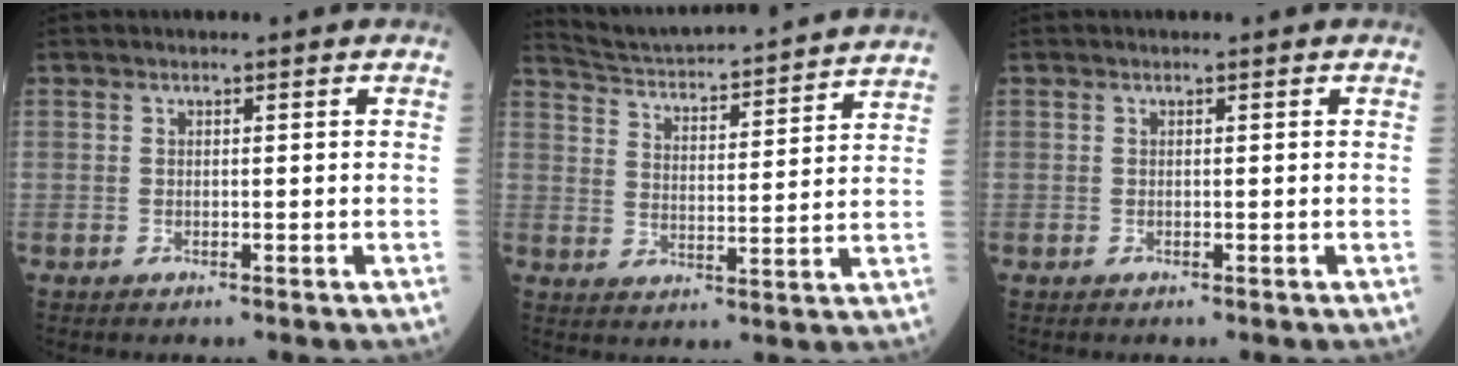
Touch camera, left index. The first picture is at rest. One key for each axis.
{"total": 20.0, "fx": 19.0, "fy": 1.1, "fz": 6.2, "tx": -0.105, "ty": -0.009, "tz": 0.270}
{"total": 0.0}